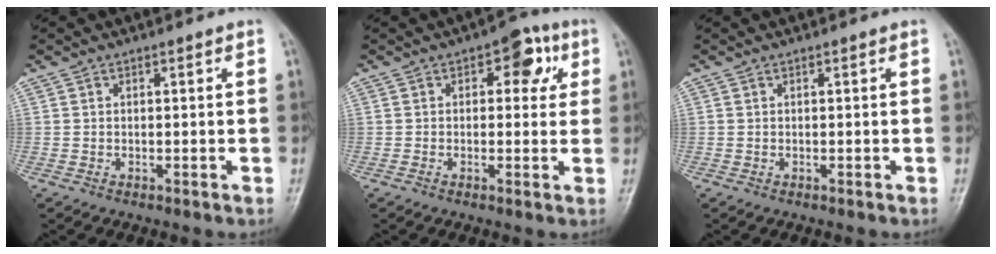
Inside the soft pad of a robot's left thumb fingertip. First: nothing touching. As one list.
[{"total": 6.5, "force": [2.0, 3.7, 4.9], "torque": [-0.026, 0.006, 0.015]}, {"total": 0.0}]